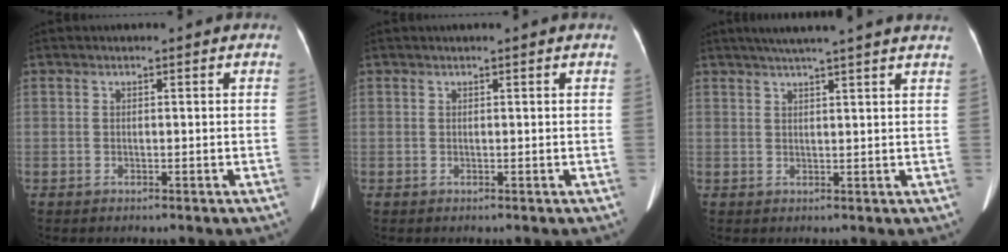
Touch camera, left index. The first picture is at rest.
{"total": 0.0}
{"total": 12.0, "force": [10.0, -0.5, 6.5], "torque": [-0.101, 0.031, 0.119]}